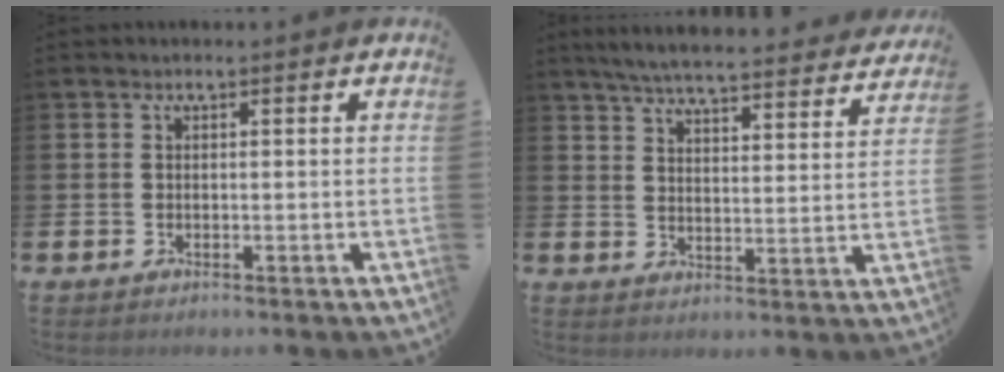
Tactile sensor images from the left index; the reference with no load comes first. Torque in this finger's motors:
{"motor_torque": [1.02, -1.12, 0.69, 0.21]}